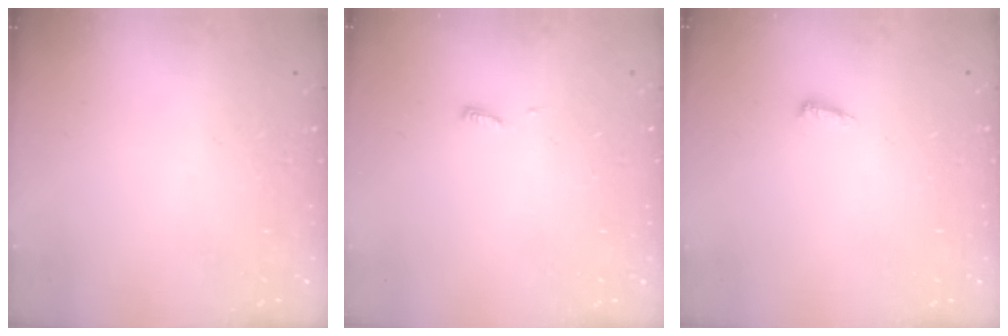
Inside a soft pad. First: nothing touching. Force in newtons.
{"total": 3.9, "press": 3.9, "slide": 0.5}
{"total": 4.6, "press": 4.5, "slide": 0.9}